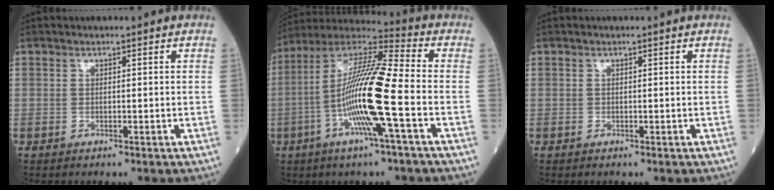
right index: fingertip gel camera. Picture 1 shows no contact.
{"total": 16.7, "force": [-4.0, 0.3, 16.2], "torque": [-0.319, -0.002, -0.085]}
{"total": 0.0}